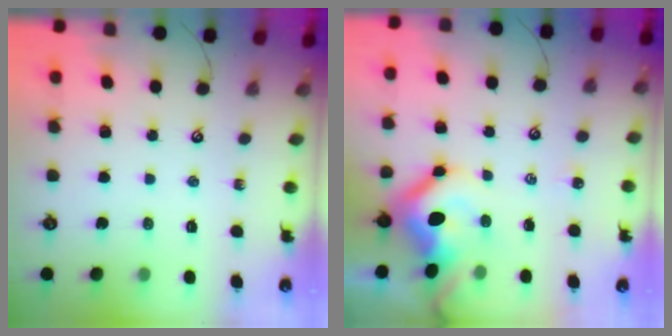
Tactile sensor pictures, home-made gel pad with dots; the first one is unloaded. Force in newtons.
{"total": 11.9, "press": 11.9, "slide": 1.3}